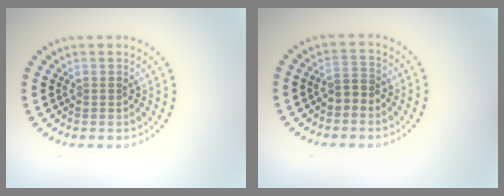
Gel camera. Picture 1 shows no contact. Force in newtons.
{"total": 1.9, "press": 1.8, "slide": 0.8}